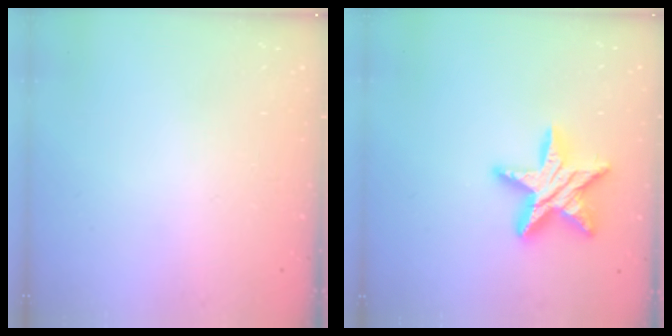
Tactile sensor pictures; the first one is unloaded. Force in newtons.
{"total": 16.0, "press": 15.9, "slide": 1.0}